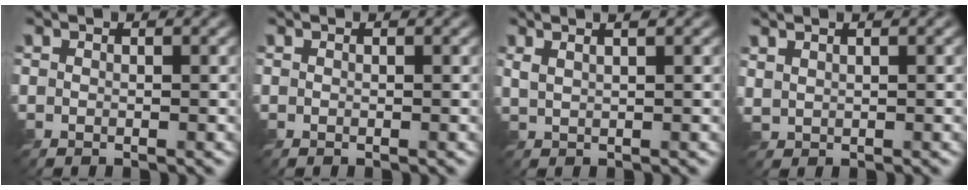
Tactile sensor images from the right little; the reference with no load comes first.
{"total": 0.0}
{"total": 3.4, "force": [2.1, 1.3, 2.4], "torque": [-0.020, 0.010, 0.015]}
{"total": 1.4, "force": [1.2, 0.4, 0.5], "torque": [-0.016, 0.000, 0.031]}